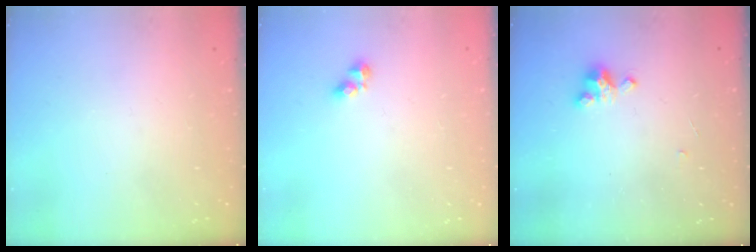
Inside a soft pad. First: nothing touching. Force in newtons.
{"total": 3.8, "press": 3.8, "slide": 0.5}
{"total": 2.6, "press": 2.6, "slide": 0.3}